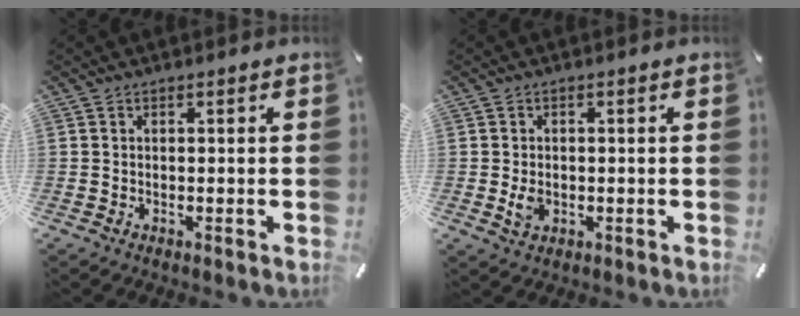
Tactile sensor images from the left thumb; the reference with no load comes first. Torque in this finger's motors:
{"motor_torque": [0.73, 0.94, 0.07, -0.10, -0.01]}